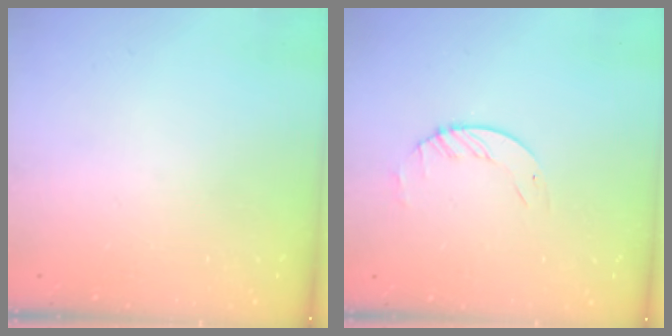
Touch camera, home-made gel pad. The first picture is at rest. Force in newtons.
{"total": 1.6, "press": 1.6, "slide": 0.2}